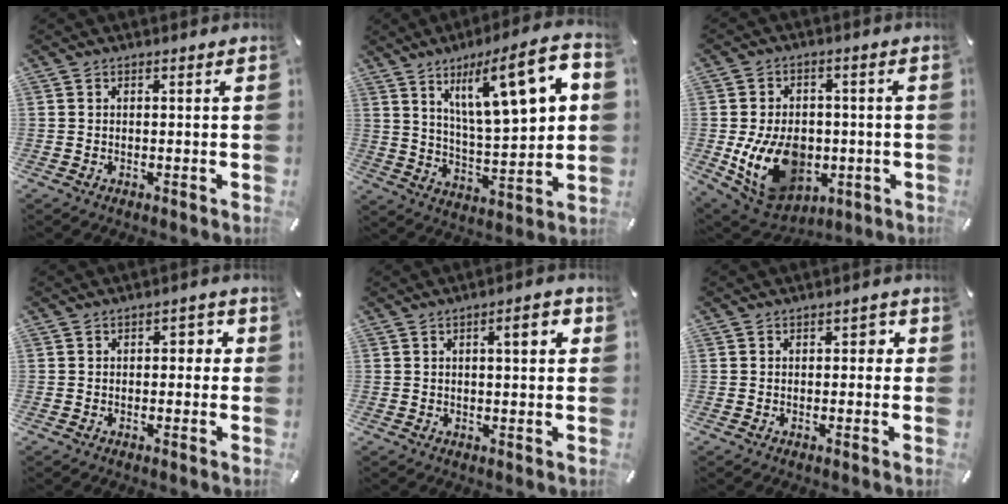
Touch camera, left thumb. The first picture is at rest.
{"total": 18.6, "force": [8.6, 5.7, 15.5], "torque": [-0.234, -0.037, 0.130]}
{"total": 16.3, "force": [-3.4, 12.1, 10.3], "torque": [-0.192, 0.012, -0.047]}
{"total": 2.6, "force": [-0.6, 1.8, 1.7], "torque": [-0.019, 0.009, -0.020]}
{"total": 5.2, "force": [1.7, 1.6, 4.7], "torque": [-0.062, -0.005, 0.018]}
{"total": 2.0, "force": [-0.2, 1.4, 1.4], "torque": [-0.013, 0.005, -0.011]}